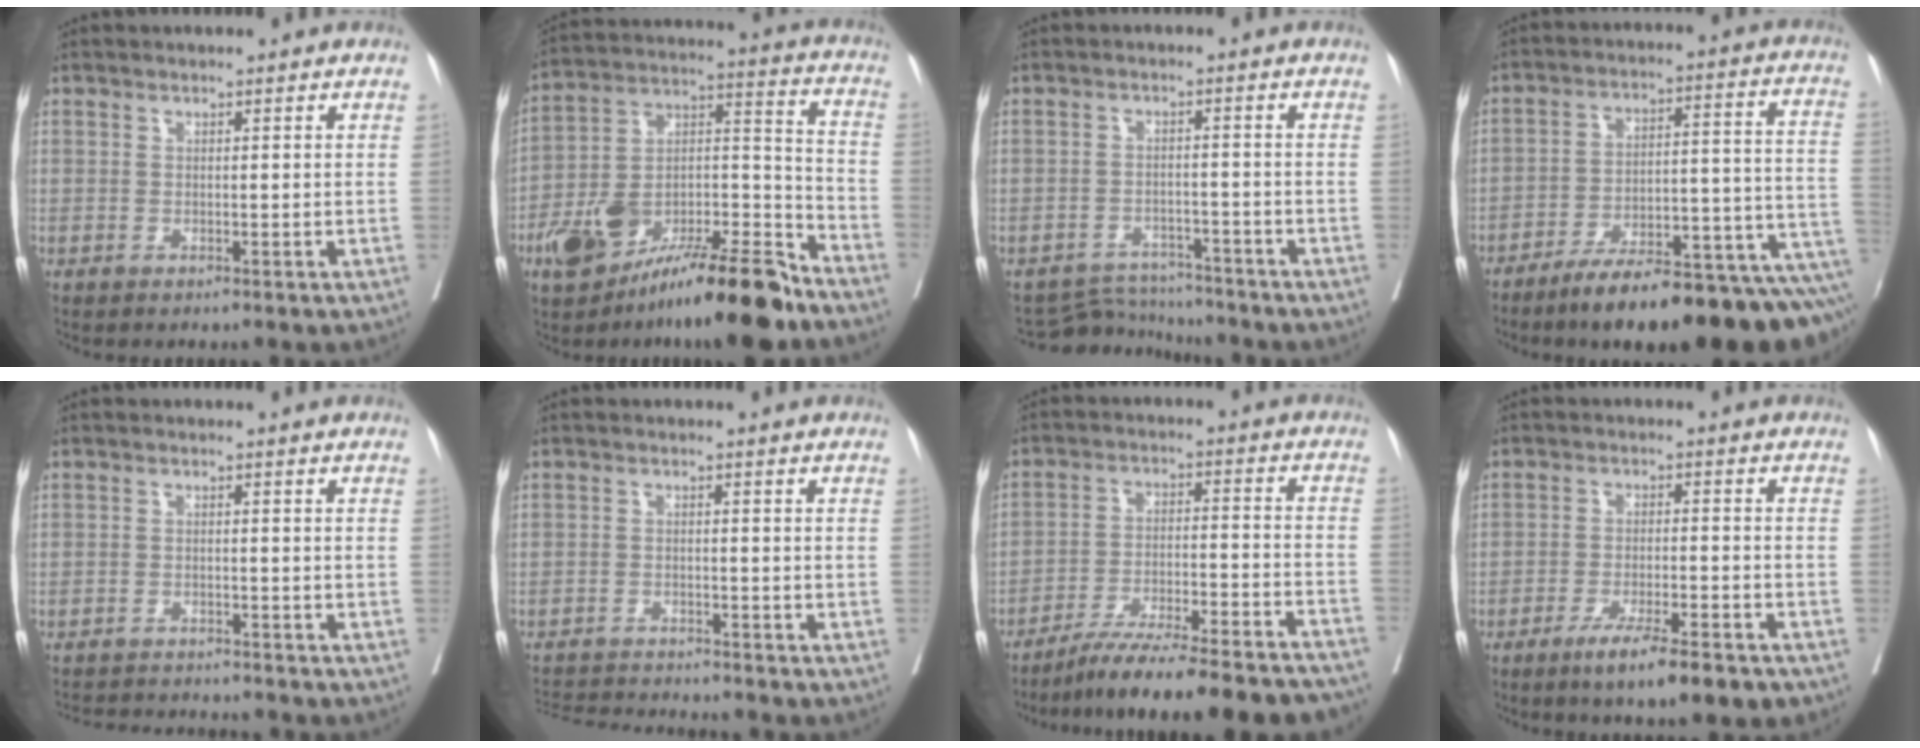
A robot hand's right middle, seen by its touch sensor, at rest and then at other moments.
{"total": 21.4, "force": [-15.0, 4.7, 14.6], "torque": [-0.218, 0.023, -0.252]}
{"total": 5.4, "force": [-5.2, 0.6, -1.3], "torque": [0.021, 0.006, -0.084]}
{"total": 20.0, "force": [-15.1, 3.6, 12.5], "torque": [-0.102, 0.042, -0.221]}
{"total": 8.4, "force": [-8.2, 0.5, 2.0], "torque": [-0.027, -0.002, -0.119]}
{"total": 7.7, "force": [-7.6, -0.3, 1.4], "torque": [-0.019, -0.005, -0.124]}
{"total": 20.8, "force": [-18.7, 1.5, 9.1], "torque": [-0.108, -0.004, -0.269]}
{"total": 8.9, "force": [-6.1, 1.0, 6.4], "torque": [-0.094, -0.015, -0.091]}